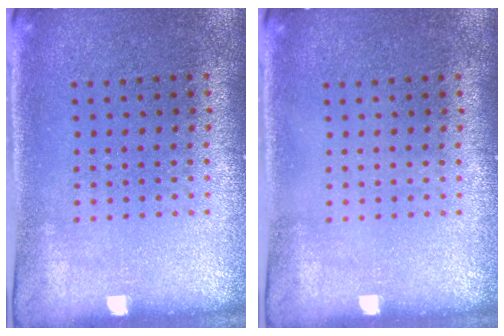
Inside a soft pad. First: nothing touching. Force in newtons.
{"total": 0.0}